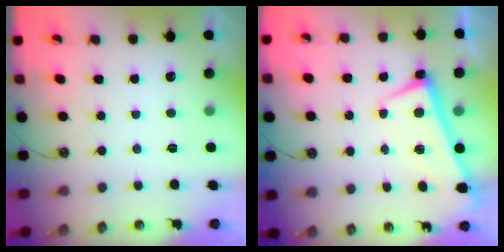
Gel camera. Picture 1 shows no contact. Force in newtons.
{"total": 1.3, "press": 1.1, "slide": 0.8}